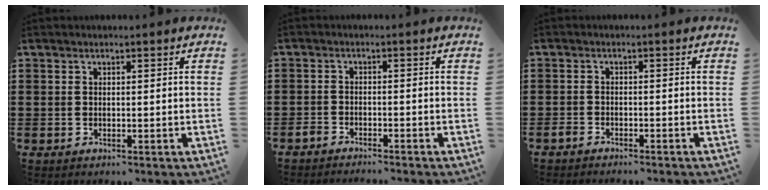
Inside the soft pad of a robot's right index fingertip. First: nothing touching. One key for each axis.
{"total": 2.2, "fx": -2.1, "fy": 0.1, "fz": -0.1, "tx": -0.004, "ty": 0.002, "tz": -0.046}
{"total": 1.6, "fx": -1.6, "fy": 0.2, "fz": 0.0, "tx": -0.004, "ty": 0.003, "tz": -0.034}